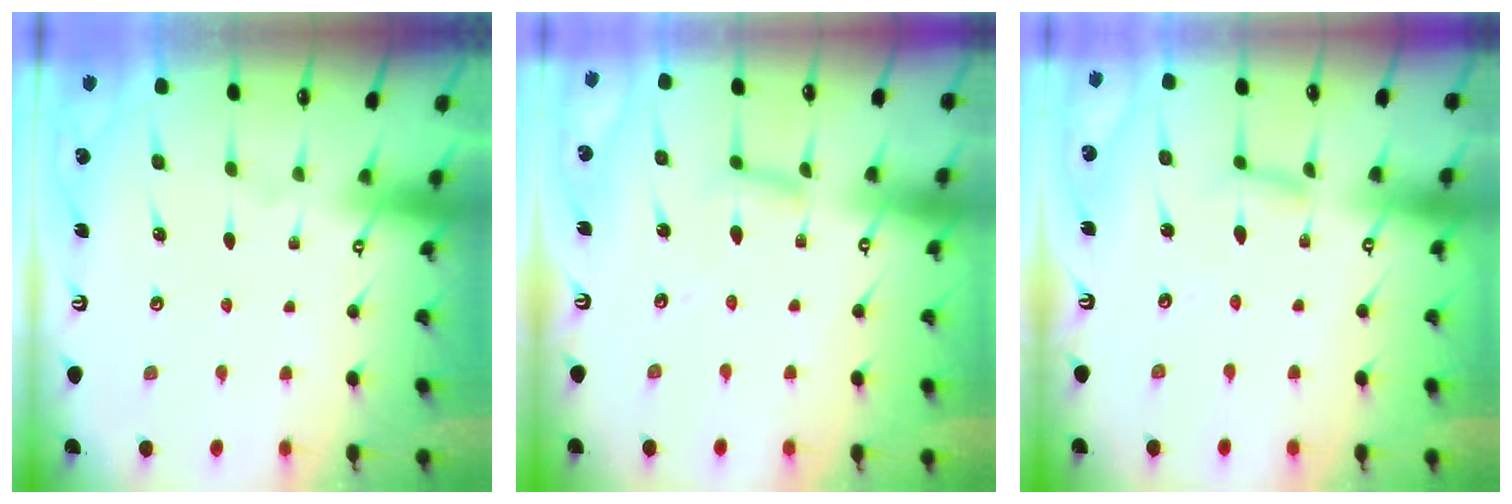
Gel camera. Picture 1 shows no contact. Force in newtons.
{"total": 6.0, "press": 6.0, "slide": 0.5}
{"total": 5.2, "press": 5.2, "slide": 0.5}